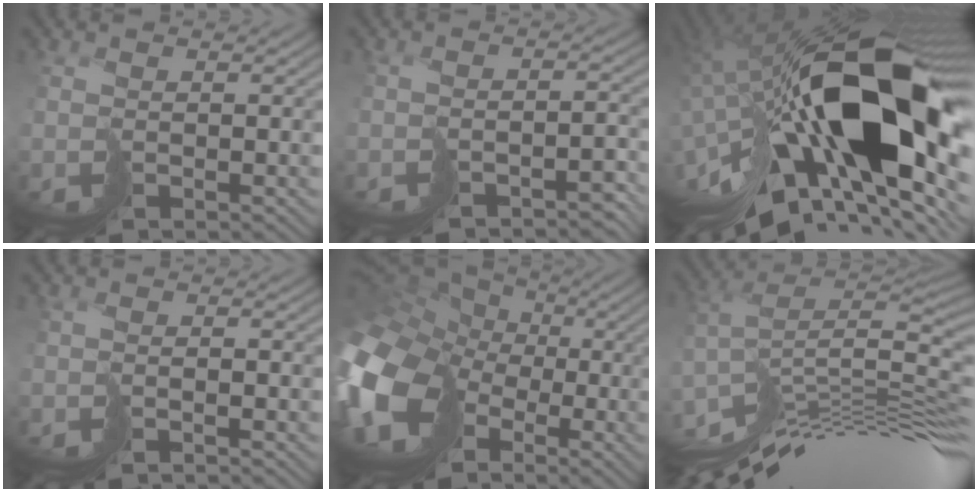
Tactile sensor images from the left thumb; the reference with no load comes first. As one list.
[{"total": 4.6, "force": [-3.8, 1.8, 2.0], "torque": [-0.011, -0.011, -0.053]}, {"total": 20.0, "force": [-1.6, 9.5, 17.5], "torque": [-0.345, -0.027, -0.024]}, {"total": 1.6, "force": [-1.6, -0.2, 0.2], "torque": [0.005, 0.003, -0.031]}, {"total": 20.5, "force": [-5.4, 15.4, 12.4], "torque": [-0.332, -0.039, -0.087]}, {"total": 14.0, "force": [-5.1, 3.5, 12.5], "torque": [-0.208, 0.018, -0.089]}]